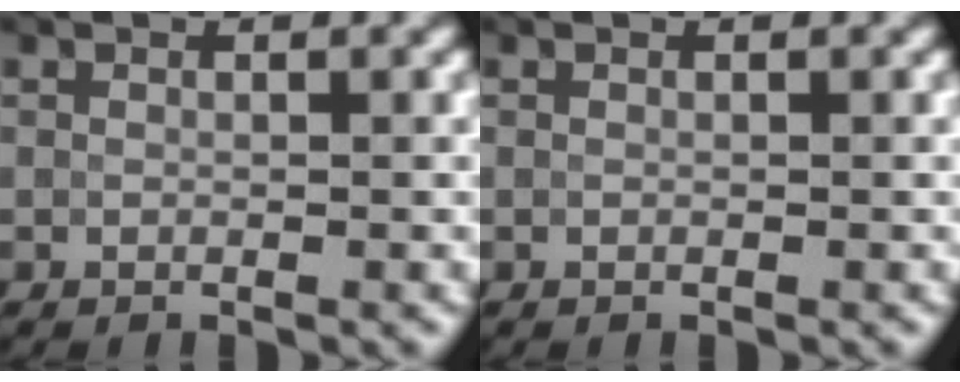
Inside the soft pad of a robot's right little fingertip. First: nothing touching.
{"total": 0.0}